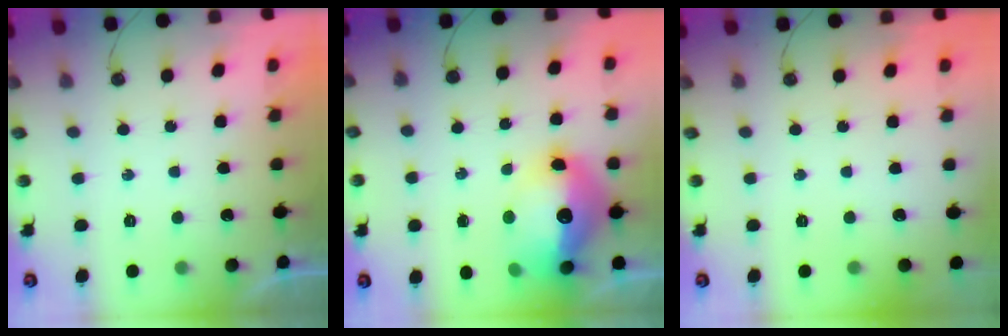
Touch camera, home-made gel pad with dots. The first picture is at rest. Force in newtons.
{"total": 16.9, "press": 16.8, "slide": 1.4}
{"total": 0.0}